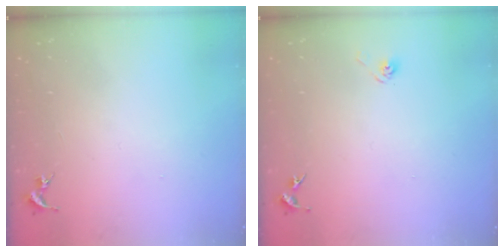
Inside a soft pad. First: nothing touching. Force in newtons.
{"total": 2.9, "press": 2.6, "slide": 1.4}